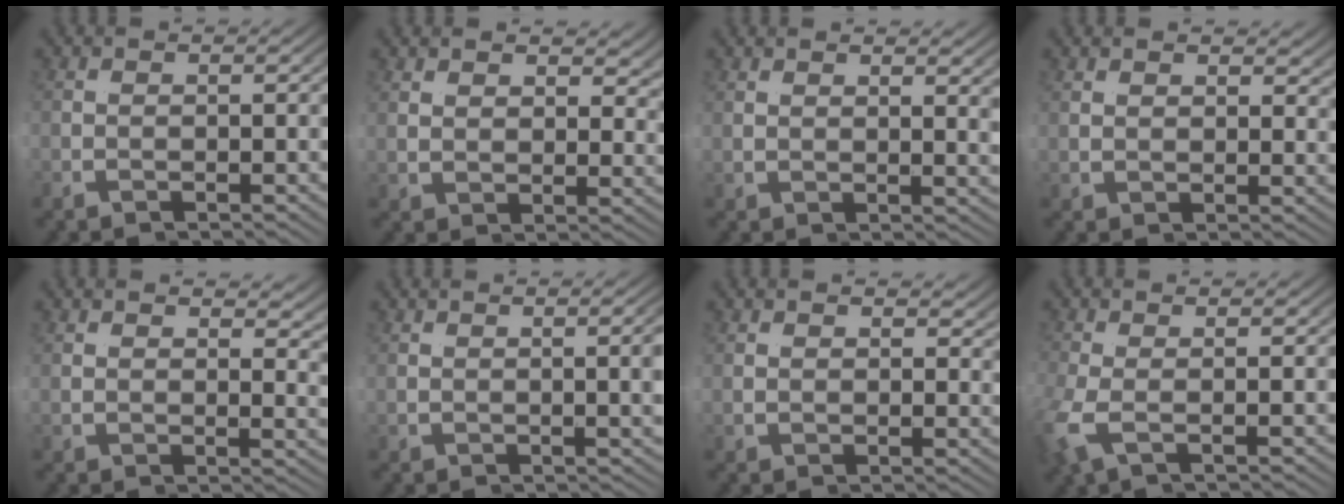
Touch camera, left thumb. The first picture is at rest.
{"total": 3.1, "force": [2.1, 1.0, 2.0], "torque": [-0.020, 0.007, 0.034]}
{"total": 2.3, "force": [1.7, -1.5, -0.2], "torque": [0.016, 0.015, 0.023]}
{"total": 2.0, "force": [1.7, 0.6, 1.0], "torque": [-0.006, 0.006, 0.027]}
{"total": 2.1, "force": [1.9, -0.8, 0.3], "torque": [0.006, 0.013, 0.027]}
{"total": 1.8, "force": [0.7, -1.4, 0.8], "torque": [0.001, 0.012, 0.011]}
{"total": 1.8, "force": [1.6, 0.3, 0.7], "torque": [-0.003, 0.006, 0.026]}
{"total": 0.9, "force": [-0.3, 0.1, 0.9], "torque": [-0.038, -0.006, -0.001]}